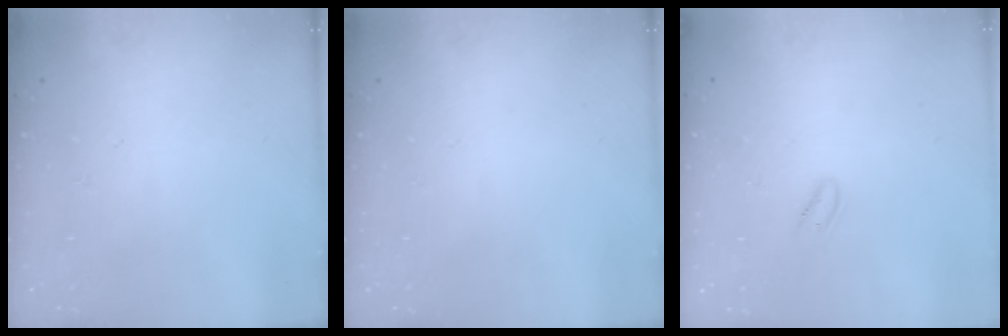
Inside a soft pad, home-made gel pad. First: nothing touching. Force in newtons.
{"total": 0.0}
{"total": 1.8, "press": 1.5, "slide": 0.9}